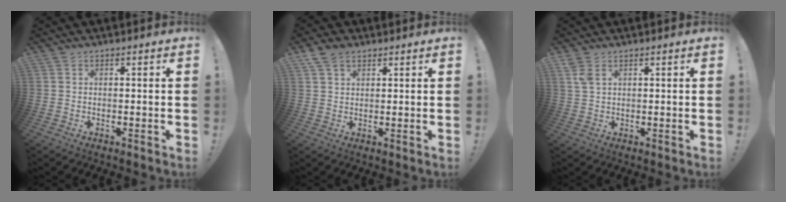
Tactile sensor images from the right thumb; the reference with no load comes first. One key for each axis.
{"total": 5.4, "fx": 3.4, "fy": 3.4, "fz": 2.6, "tx": -0.049, "ty": -0.007, "tz": 0.067}
{"total": 3.3, "fx": 1.9, "fy": 1.3, "fz": 2.3, "tx": -0.048, "ty": -0.004, "tz": 0.037}